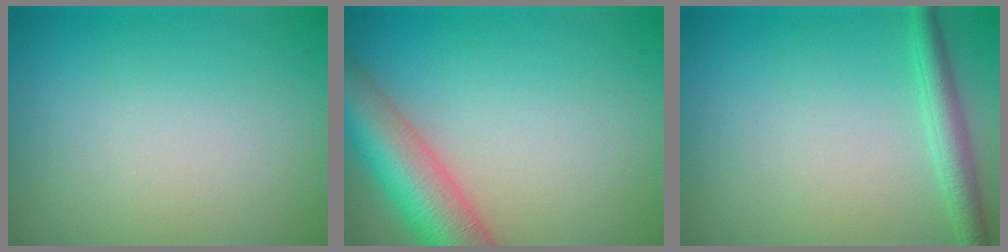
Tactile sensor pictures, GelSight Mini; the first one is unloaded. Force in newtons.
{"total": 7.9, "press": 7.9, "slide": 0.4}
{"total": 2.5, "press": 2.5, "slide": 0.1}